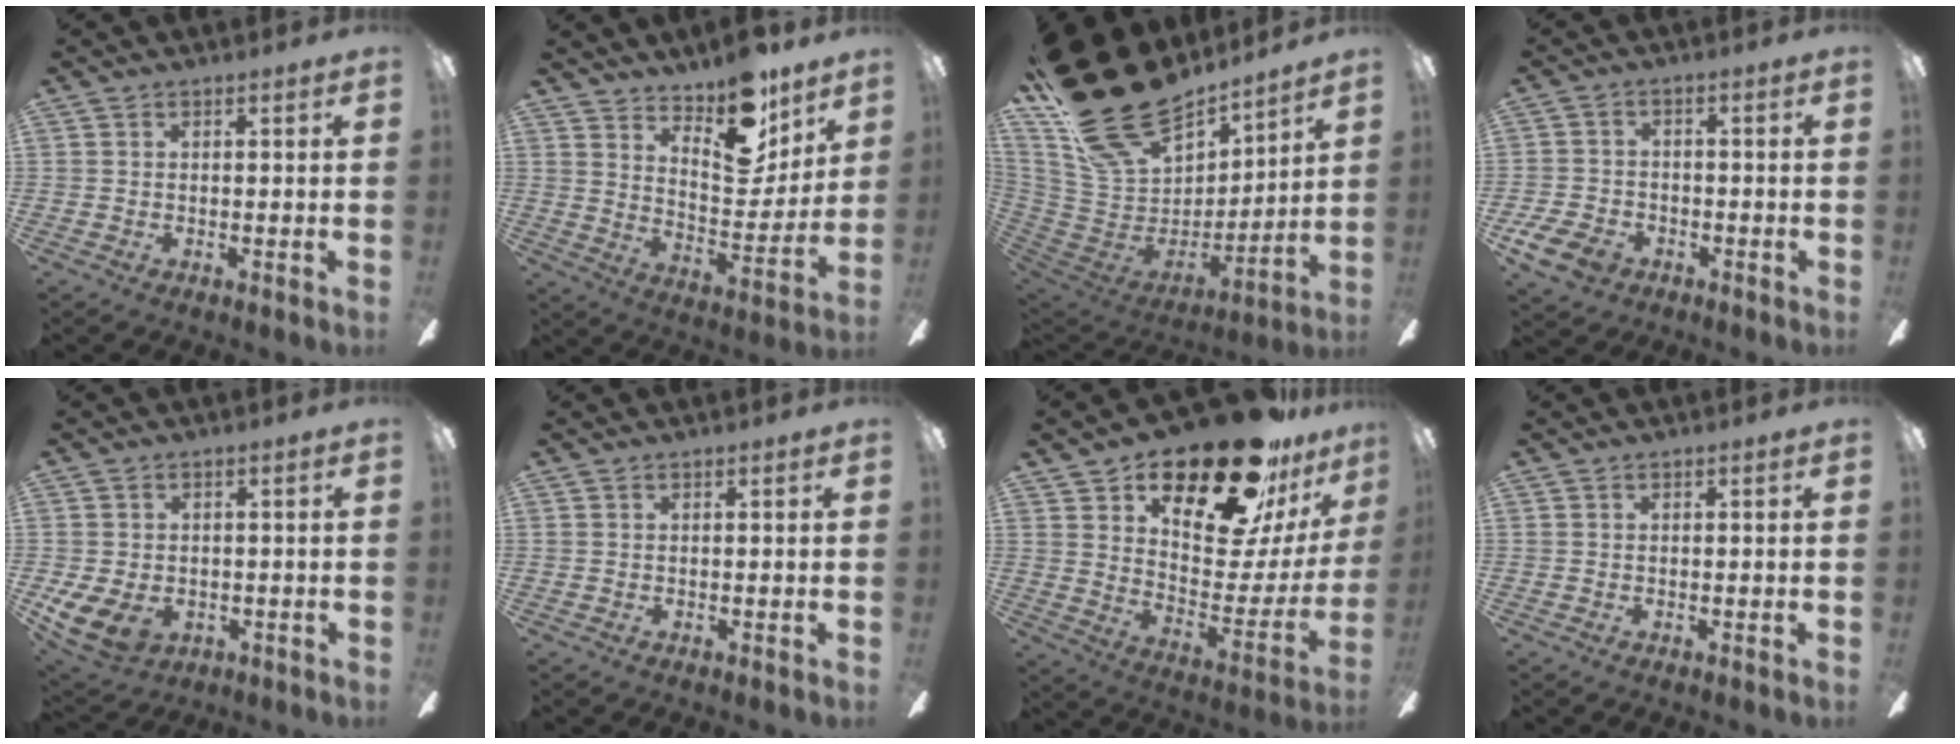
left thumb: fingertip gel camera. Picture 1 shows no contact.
{"total": 14.4, "force": [11.5, 6.1, 6.1], "torque": [-0.073, -0.092, 0.204]}
{"total": 30.2, "force": [22.3, 14.8, 13.9], "torque": [-0.275, -0.126, 0.422]}
{"total": 7.5, "force": [-4.1, 5.0, 3.8], "torque": [-0.093, 0.020, -0.078]}
{"total": 7.5, "force": [-1.6, 5.8, 4.5], "torque": [-0.109, 0.001, -0.028]}
{"total": 0.0}
{"total": 25.3, "force": [19.7, 8.8, 13.2], "torque": [-0.183, -0.135, 0.326]}
{"total": 0.0}